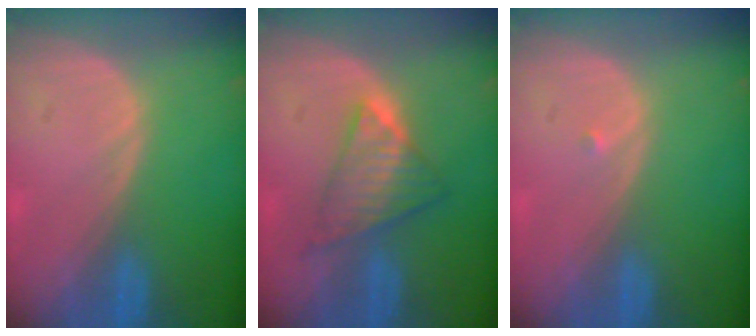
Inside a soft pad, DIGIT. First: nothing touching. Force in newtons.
{"total": 6.1, "press": 6.0, "slide": 1.0}
{"total": 0.5, "press": 0.4, "slide": 0.3}